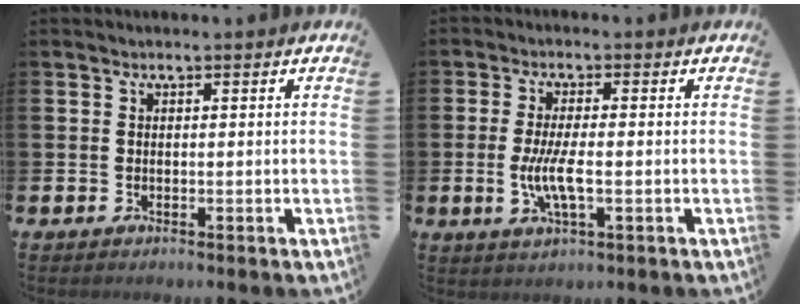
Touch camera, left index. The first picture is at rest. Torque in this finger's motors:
{"motor_torque": [0.82, -0.02, 0.64, 0.21]}